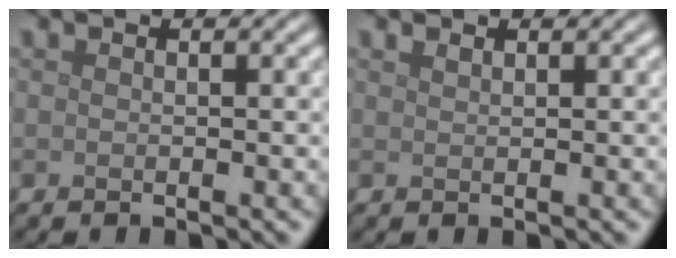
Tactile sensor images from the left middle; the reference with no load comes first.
{"total": 0.5, "force": [0.5, 0.1, 0.2], "torque": [-0.003, 0.000, 0.011]}